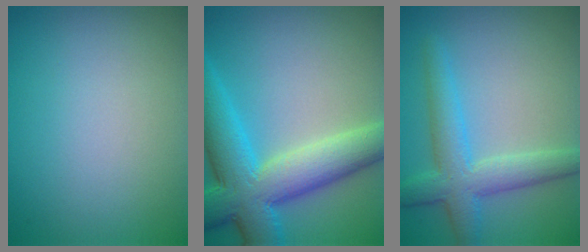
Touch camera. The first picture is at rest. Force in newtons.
{"total": 9.7, "press": 9.7, "slide": 0.7}
{"total": 4.7, "press": 4.7, "slide": 0.1}